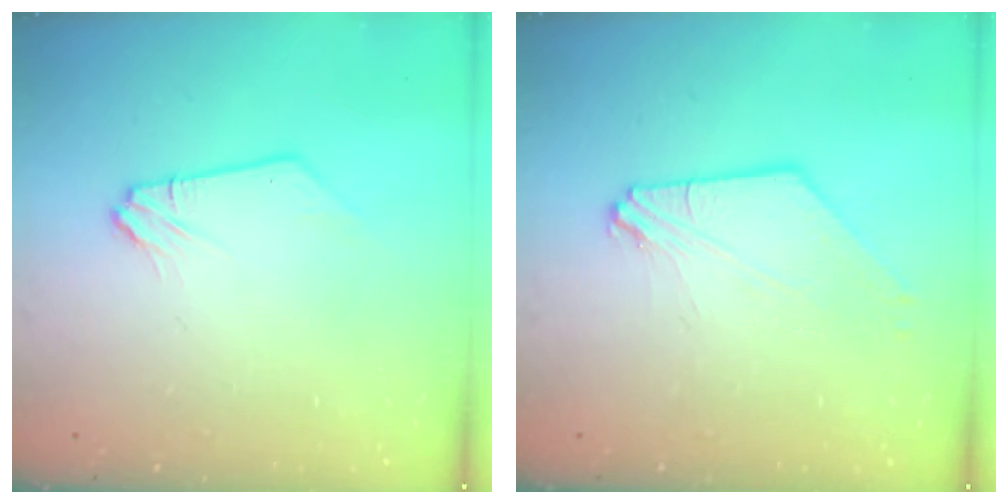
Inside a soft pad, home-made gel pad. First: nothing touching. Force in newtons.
{"total": 2.6, "press": 2.6, "slide": 0.5}